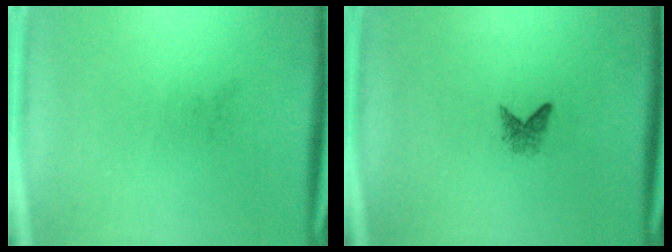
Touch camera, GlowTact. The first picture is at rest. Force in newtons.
{"total": 1.3}